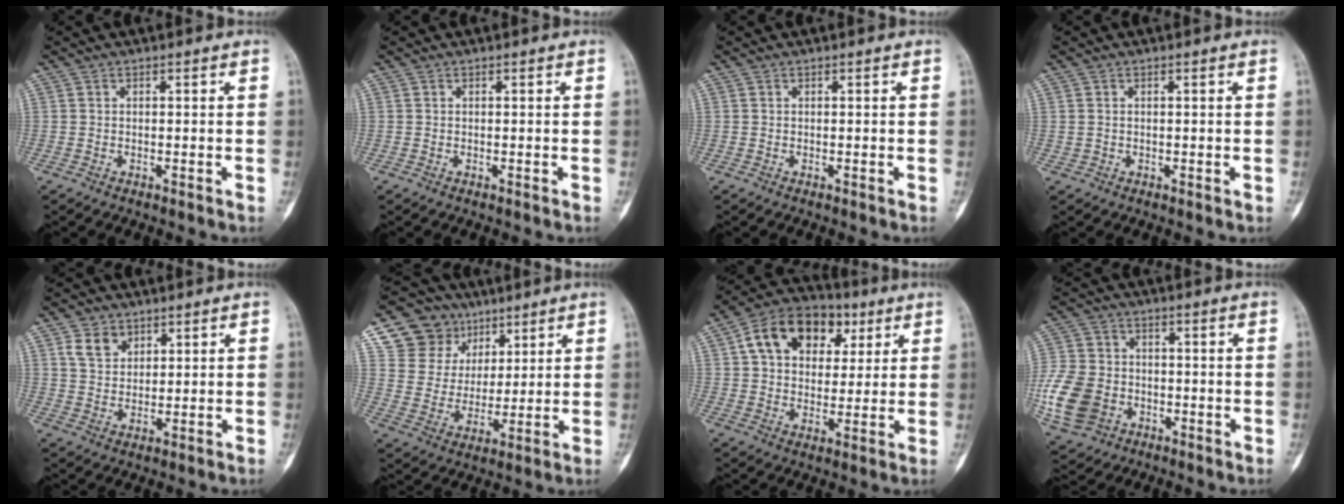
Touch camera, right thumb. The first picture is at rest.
{"total": 0.0}
{"total": 0.0}
{"total": 0.6, "force": [0.0, 0.6, -0.1], "torque": [0.009, 0.004, 0.001]}
{"total": 5.2, "force": [2.9, 3.7, 2.2], "torque": [-0.023, -0.016, 0.060]}
{"total": 13.8, "force": [7.8, 10.9, 3.4], "torque": [-0.026, -0.024, 0.148]}
{"total": 15.8, "force": [5.6, 11.2, 9.6], "torque": [-0.126, 0.006, 0.086]}
{"total": 15.0, "force": [-4.1, 11.9, 8.3], "torque": [-0.183, 0.008, -0.069]}